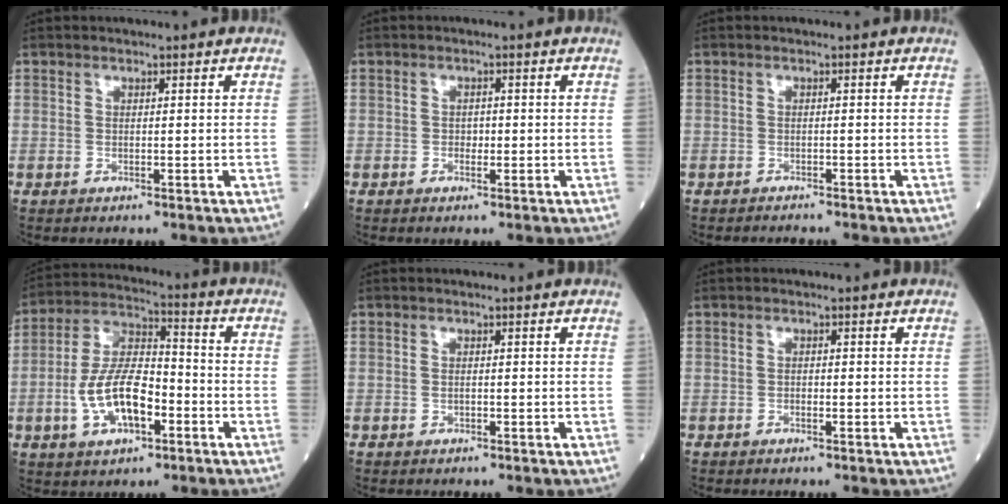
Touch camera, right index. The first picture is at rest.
{"total": 1.4, "force": [-0.3, 0.9, 1.0], "torque": [-0.011, 0.003, -0.005]}
{"total": 1.3, "force": [-1.3, -0.1, 0.0], "torque": [-0.003, -0.004, -0.019]}
{"total": 13.6, "force": [-3.8, 5.7, 11.8], "torque": [-0.243, 0.014, -0.071]}
{"total": 0.6, "force": [-0.2, 0.3, 0.5], "torque": [-0.011, 0.000, -0.003]}
{"total": 0.7, "force": [-0.3, 0.4, 0.6], "torque": [-0.010, 0.001, -0.006]}